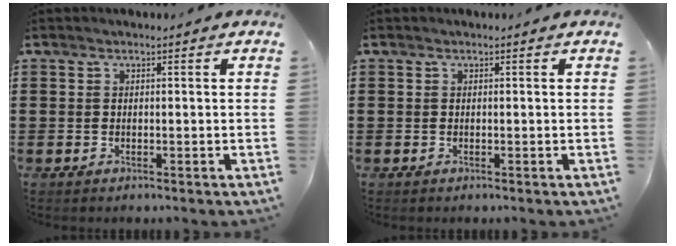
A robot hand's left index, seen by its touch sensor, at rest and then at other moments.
{"total": 0.0}